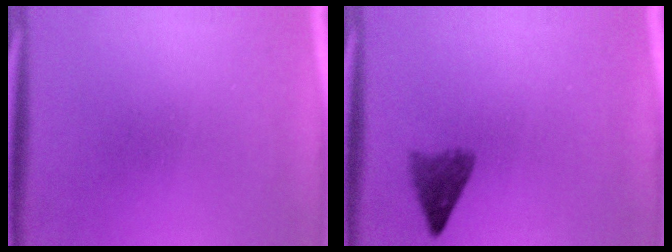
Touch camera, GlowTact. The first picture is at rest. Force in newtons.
{"total": 3.3}